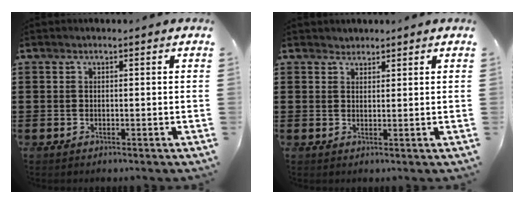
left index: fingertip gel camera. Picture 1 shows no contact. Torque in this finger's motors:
{"motor_torque": [-0.05, -0.04, 0.04, -0.01]}